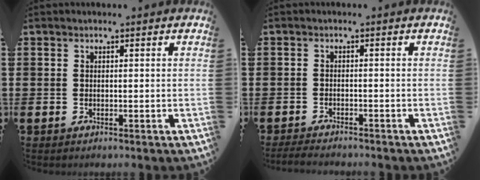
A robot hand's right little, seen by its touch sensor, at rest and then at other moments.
{"total": 1.1, "force": [-1.0, 0.0, 0.4], "torque": [-0.008, 0.006, -0.020]}